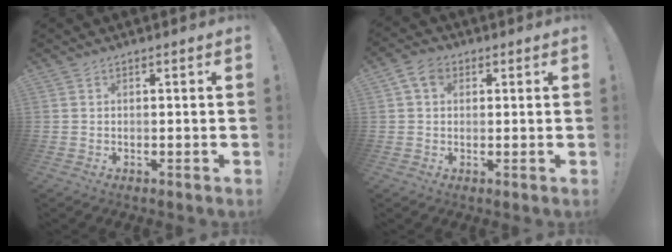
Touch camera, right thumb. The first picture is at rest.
{"total": 5.9, "force": [2.1, 4.3, 3.5], "torque": [-0.057, 0.002, 0.041]}